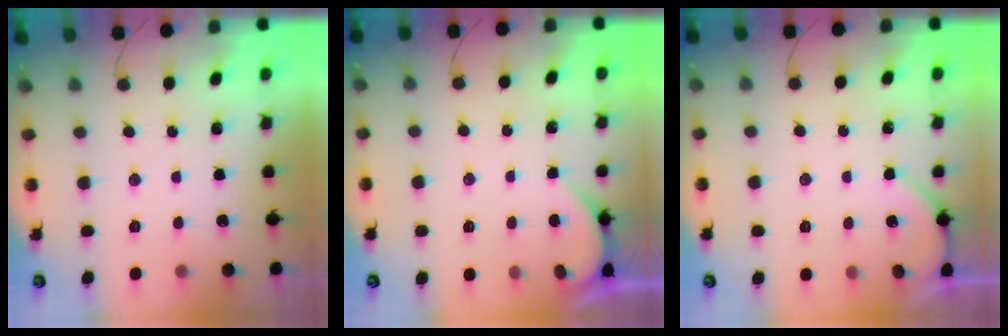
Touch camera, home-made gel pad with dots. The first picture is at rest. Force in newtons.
{"total": 0.7, "press": 0.7, "slide": 0.1}
{"total": 2.0, "press": 2.0, "slide": 0.2}